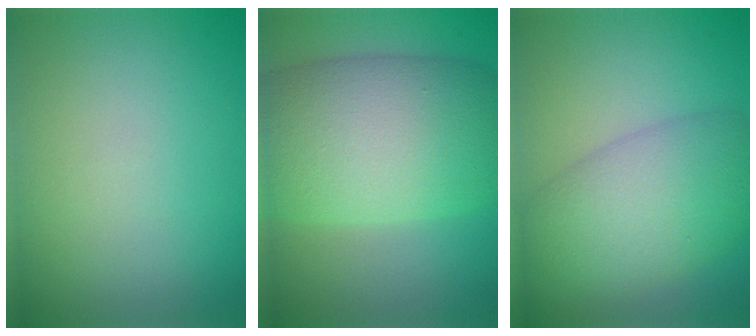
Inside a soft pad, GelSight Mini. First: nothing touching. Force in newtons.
{"total": 11.9, "press": 11.9, "slide": 0.3}
{"total": 7.4, "press": 7.4, "slide": 0.3}